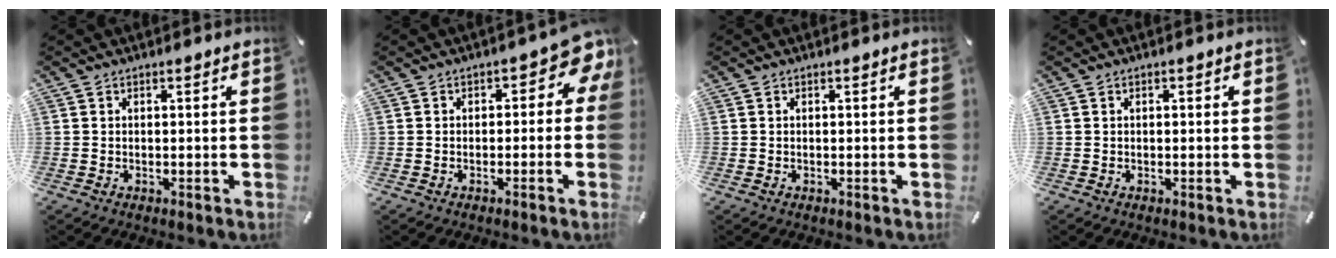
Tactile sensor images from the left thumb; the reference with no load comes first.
{"total": 5.2, "force": [1.1, 3.2, 4.0], "torque": [-0.049, -0.004, 0.012]}
{"total": 0.0}
{"total": 0.6, "force": [0.0, 0.3, 0.5], "torque": [-0.010, 0.002, 0.000]}